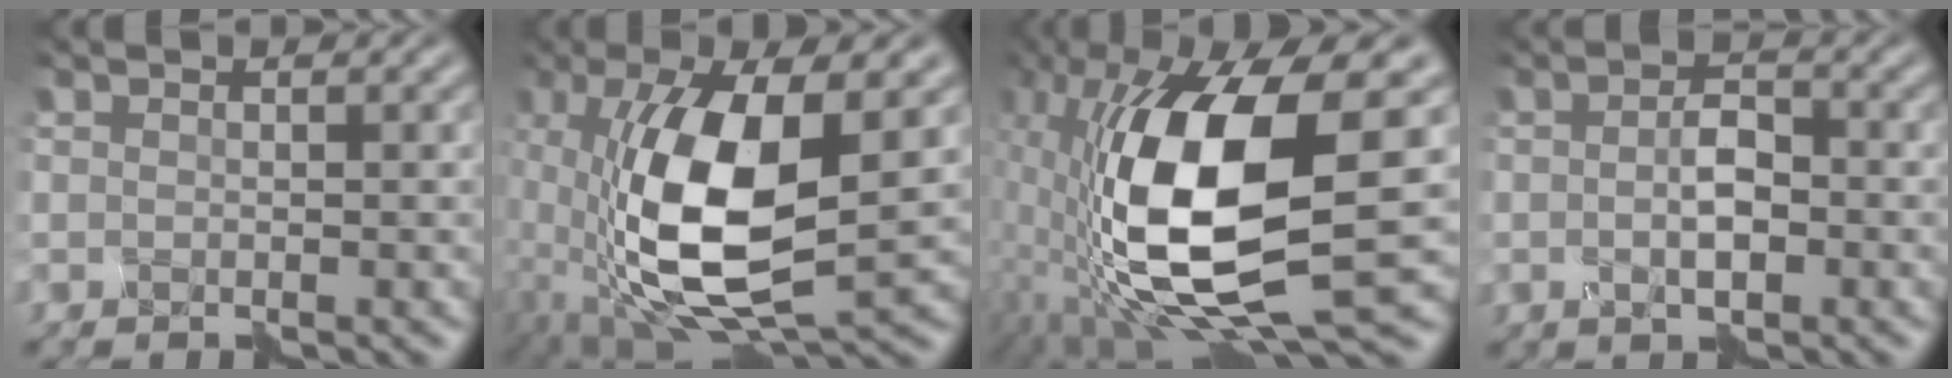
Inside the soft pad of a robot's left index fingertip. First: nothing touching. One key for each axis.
{"total": 11.4, "fx": -0.4, "fy": 4.9, "fz": 10.3, "tx": -0.223, "ty": -0.014, "tz": 0.003}
{"total": 13.7, "fx": -0.5, "fy": 5.1, "fz": 12.7, "tx": -0.252, "ty": -0.010, "tz": -0.003}
{"total": 2.0, "fx": -0.5, "fy": 0.5, "fz": 1.9, "tx": -0.043, "ty": 0.005, "tz": -0.007}